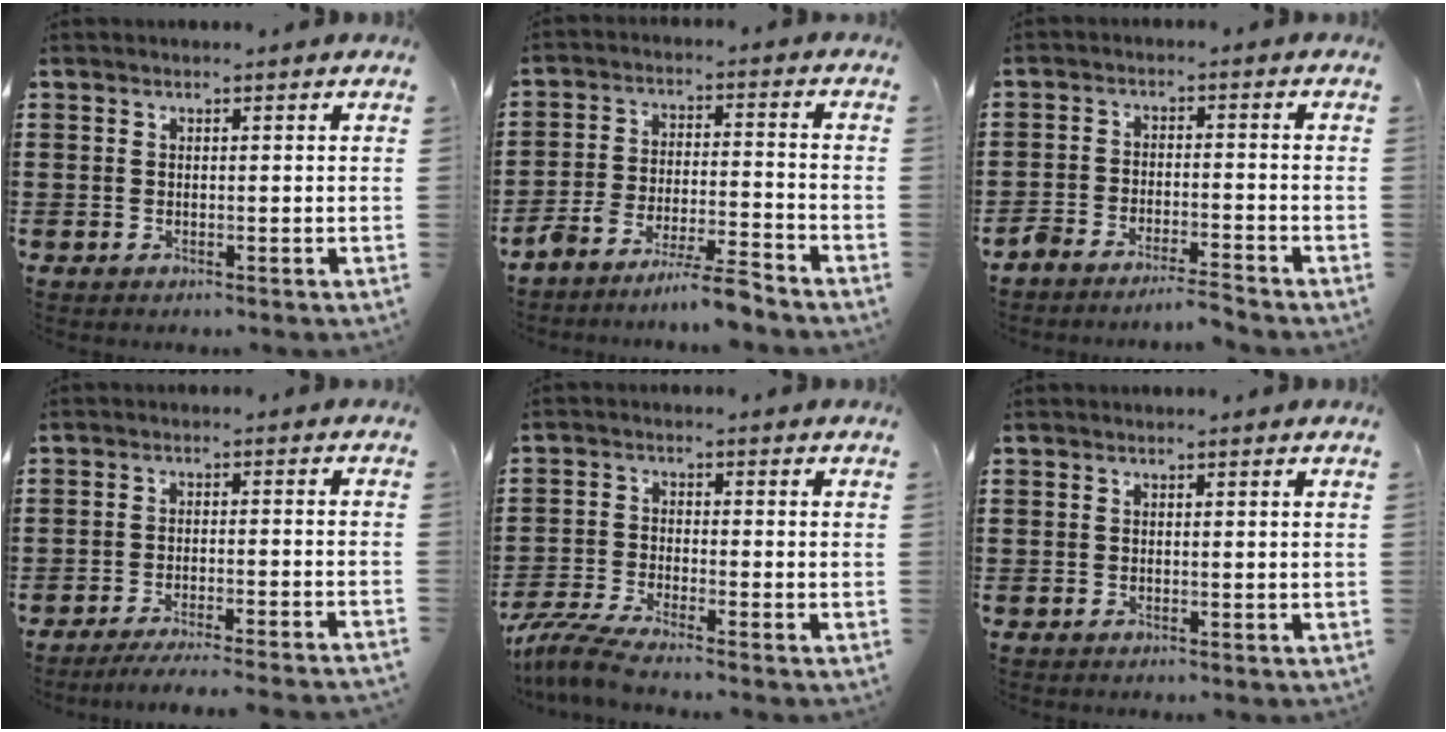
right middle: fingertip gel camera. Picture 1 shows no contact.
{"total": 7.0, "force": [-6.7, -0.4, 1.9], "torque": [-0.036, -0.004, -0.130]}
{"total": 4.2, "force": [-4.1, -0.1, 0.5], "torque": [-0.017, -0.001, -0.088]}
{"total": 3.5, "force": [-3.3, -0.4, 1.2], "torque": [-0.019, -0.002, -0.067]}
{"total": 4.6, "force": [-4.1, 0.0, 2.2], "torque": [-0.066, -0.018, -0.085]}
{"total": 0.0}